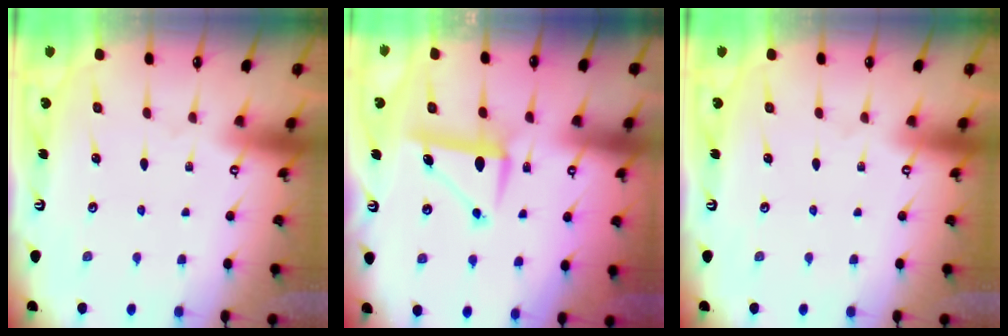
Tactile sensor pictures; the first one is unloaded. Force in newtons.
{"total": 7.7, "press": 7.6, "slide": 0.9}
{"total": 0.0}